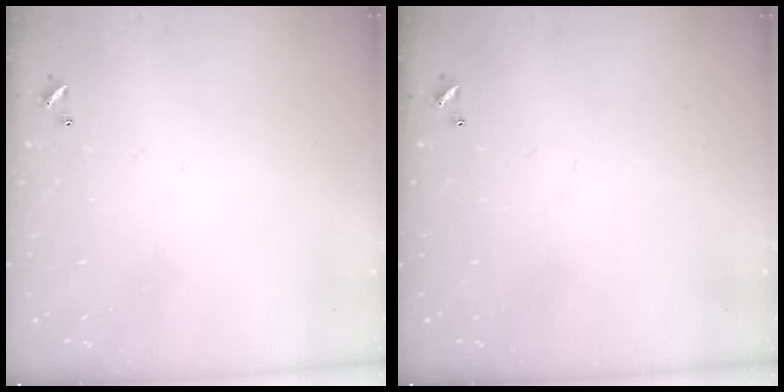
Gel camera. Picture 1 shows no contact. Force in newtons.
{"total": 0.0}